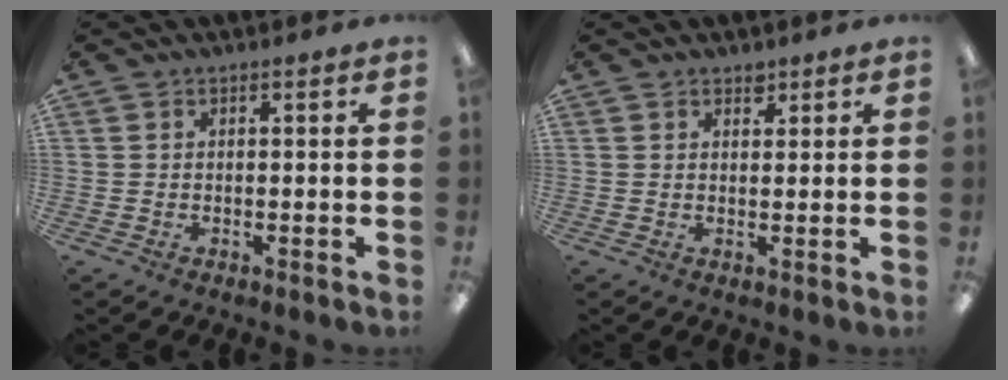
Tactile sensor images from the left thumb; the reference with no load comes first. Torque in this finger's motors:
{"motor_torque": [0.33, 0.04, -0.18, -0.05, -0.04]}